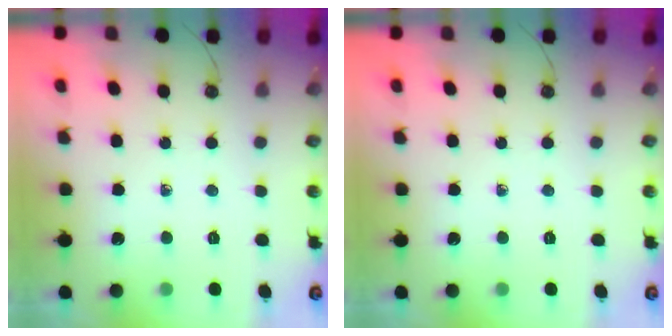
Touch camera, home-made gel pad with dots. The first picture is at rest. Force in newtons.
{"total": 0.0}